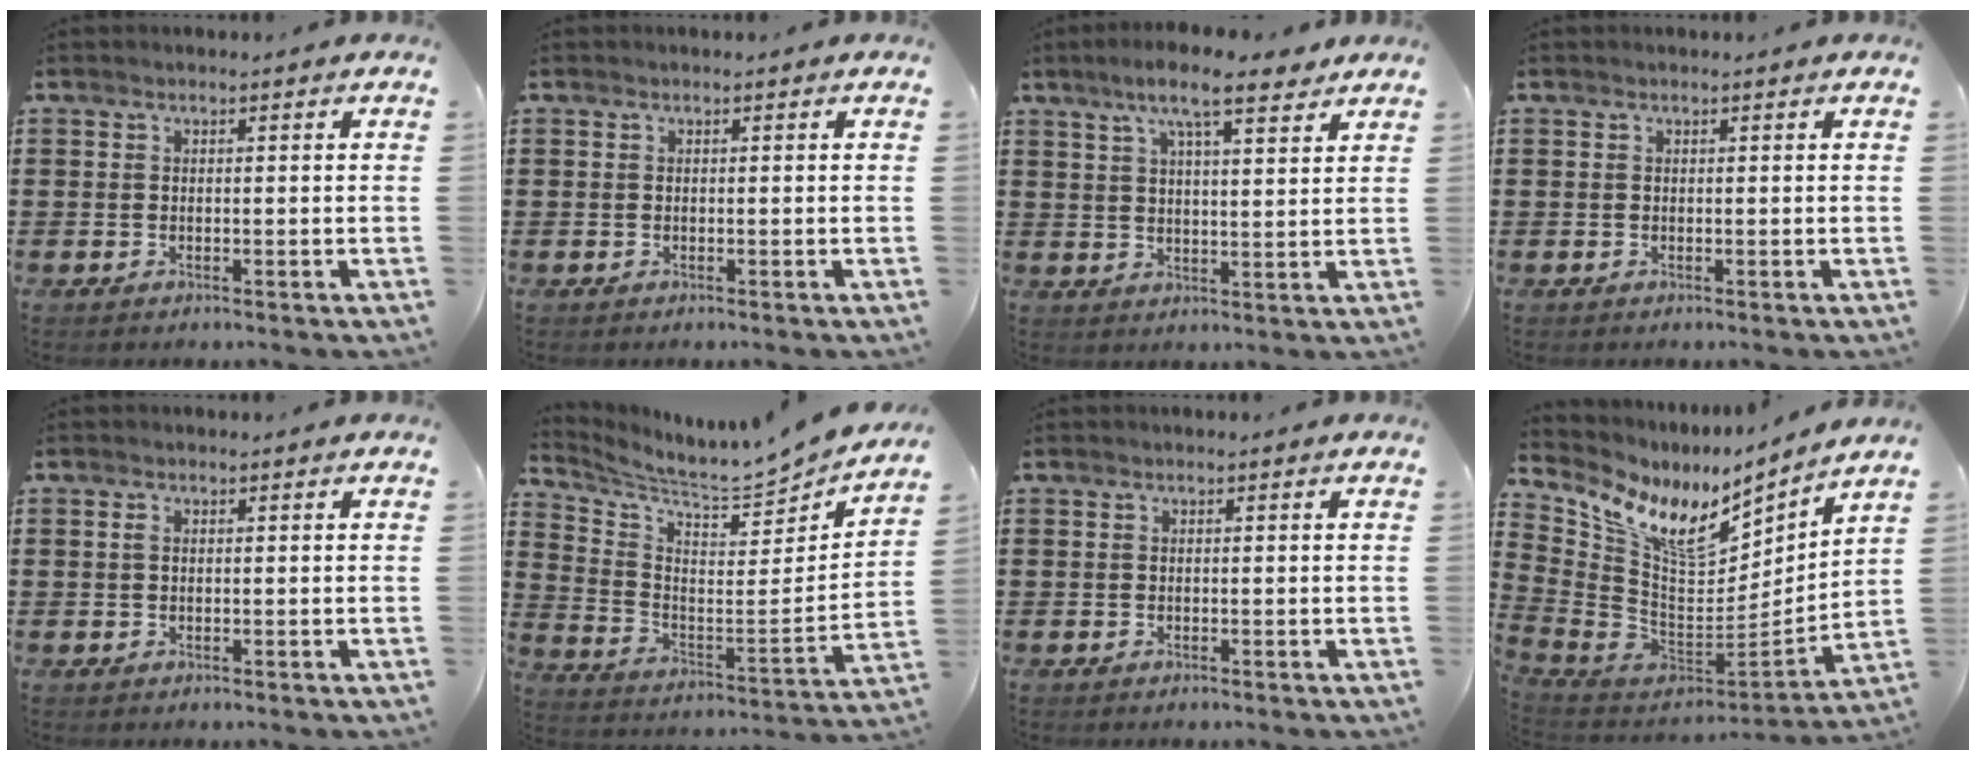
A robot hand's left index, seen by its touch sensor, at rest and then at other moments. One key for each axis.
{"total": 0.0}
{"total": 8.3, "fx": 6.1, "fy": 1.6, "fz": 5.3, "tx": -0.110, "ty": -0.003, "tz": 0.107}
{"total": 0.0}
{"total": 0.9, "fx": 0.2, "fy": 0.5, "fz": 0.8, "tx": -0.016, "ty": 0.003, "tz": 0.003}
{"total": 5.9, "fx": 5.7, "fy": -0.4, "fz": 1.5, "tx": -0.054, "ty": -0.066, "tz": 0.088}
{"total": 0.0}
{"total": 10.1, "fx": 5.8, "fy": 5.3, "fz": 6.3, "tx": -0.138, "ty": -0.037, "tz": 0.101}